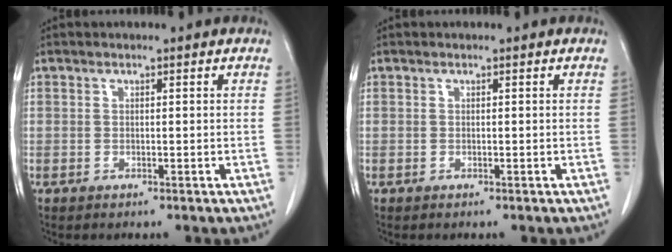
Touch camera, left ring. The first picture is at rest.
{"total": 0.0}